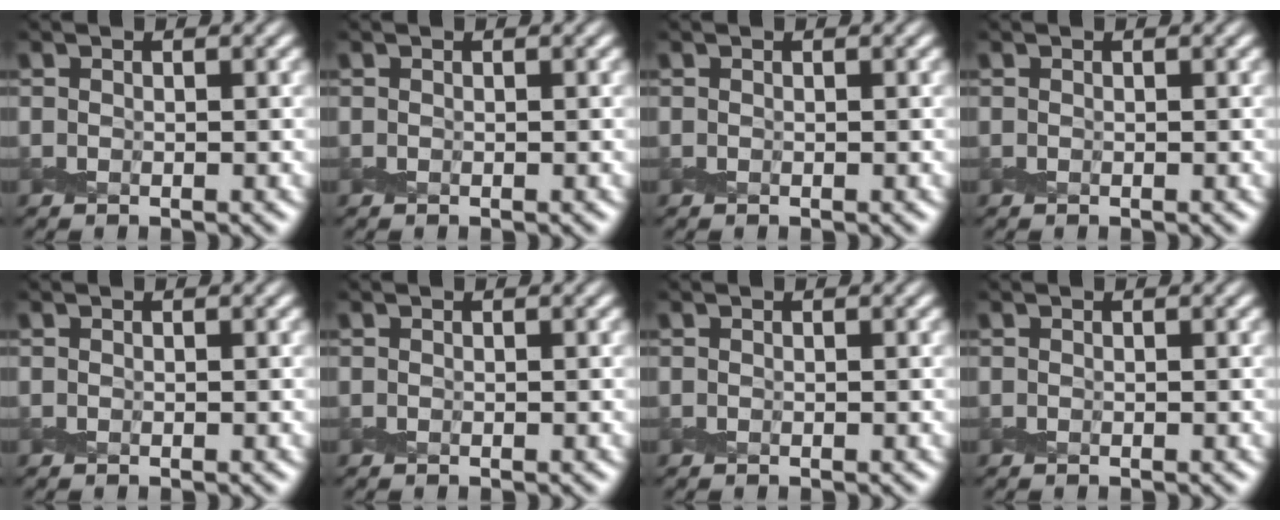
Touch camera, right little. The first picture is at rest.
{"total": 0.0}
{"total": 0.0}
{"total": 0.0}
{"total": 0.0}
{"total": 0.0}
{"total": 0.0}
{"total": 0.0}